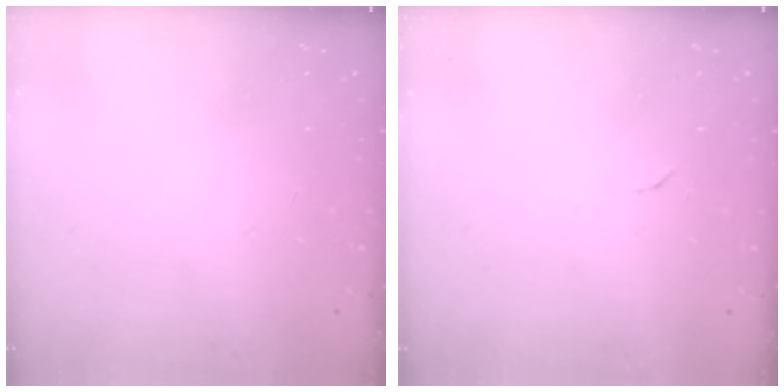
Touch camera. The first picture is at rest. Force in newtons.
{"total": 4.0, "press": 4.0, "slide": 0.3}